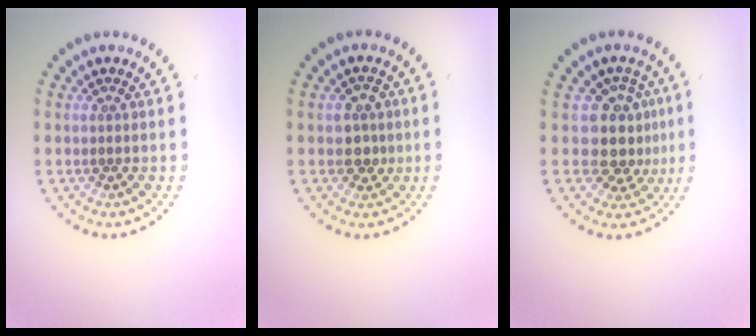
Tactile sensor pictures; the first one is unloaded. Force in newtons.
{"total": 2.1, "press": 2.0, "slide": 0.4}
{"total": 3.8, "press": 3.0, "slide": 2.4}